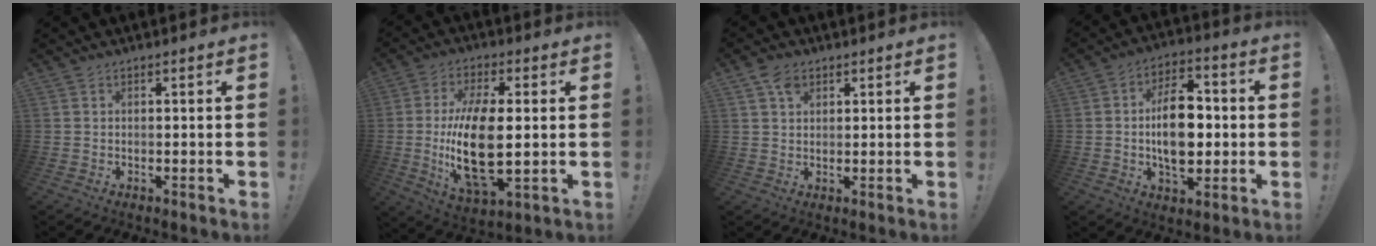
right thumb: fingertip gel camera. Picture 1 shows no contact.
{"total": 18.5, "force": [-0.7, 8.1, 16.6], "torque": [-0.329, -0.018, -0.013]}
{"total": 4.8, "force": [2.5, 3.3, 2.3], "torque": [-0.038, -0.005, 0.048]}
{"total": 15.6, "force": [-0.8, 9.6, 12.3], "torque": [-0.200, 0.010, -0.015]}